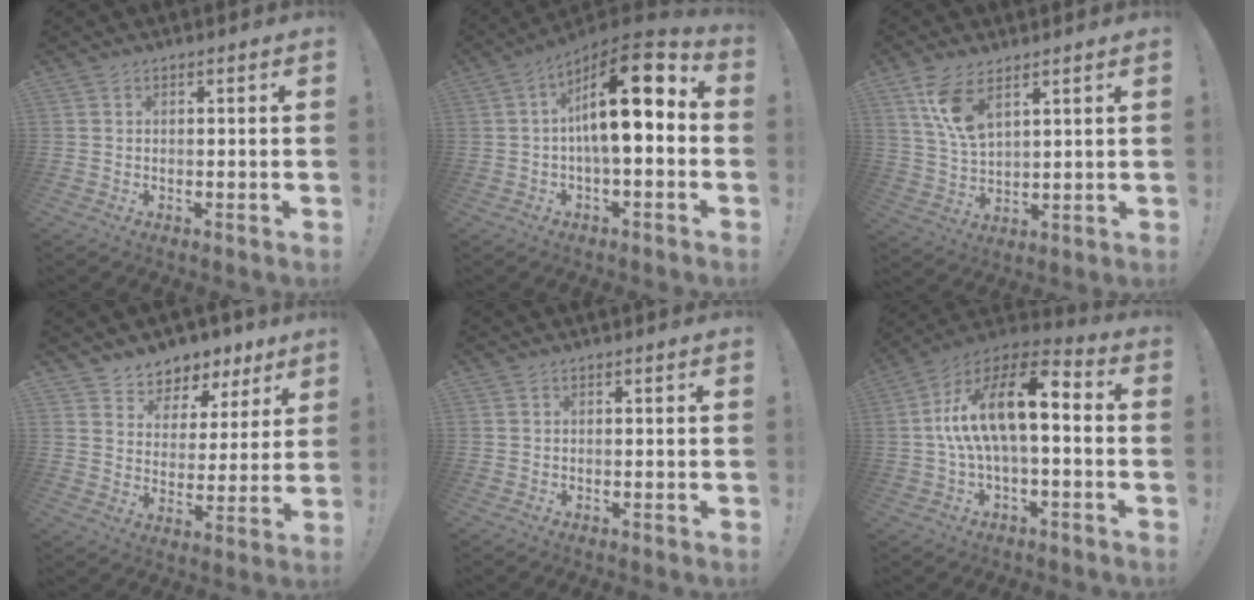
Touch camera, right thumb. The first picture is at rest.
{"total": 17.2, "force": [2.5, 5.7, 16.0], "torque": [-0.251, -0.011, 0.035]}
{"total": 10.0, "force": [5.9, 4.4, 6.8], "torque": [-0.133, -0.020, 0.110]}
{"total": 6.5, "force": [4.7, 4.4, 0.9], "torque": [-0.016, -0.047, 0.091]}
{"total": 0.0}
{"total": 17.0, "force": [1.8, 6.9, 15.4], "torque": [-0.283, -0.001, 0.030]}